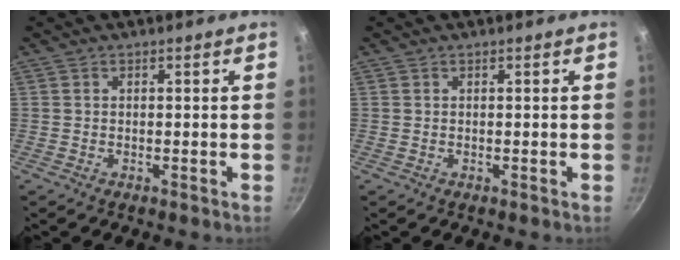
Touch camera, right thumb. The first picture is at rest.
{"total": 0.0}